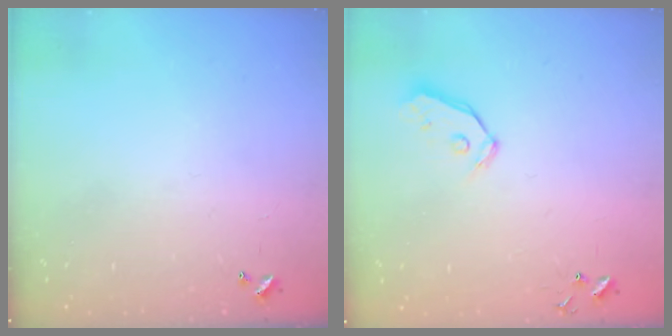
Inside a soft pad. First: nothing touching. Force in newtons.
{"total": 4.8, "press": 4.8, "slide": 0.5}